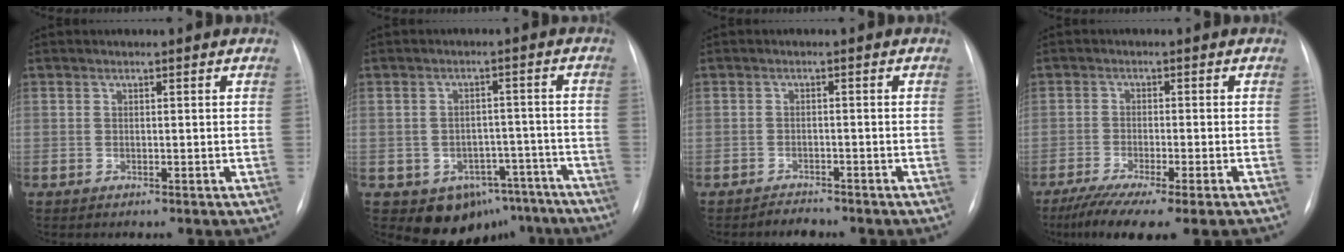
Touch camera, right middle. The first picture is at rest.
{"total": 9.6, "force": [-6.2, 6.7, 3.0], "torque": [-0.021, 0.035, -0.075]}
{"total": 1.7, "force": [-1.7, 0.3, 0.0], "torque": [-0.004, -0.005, -0.024]}
{"total": 10.5, "force": [-7.9, 0.4, 6.8], "torque": [-0.101, -0.024, -0.122]}